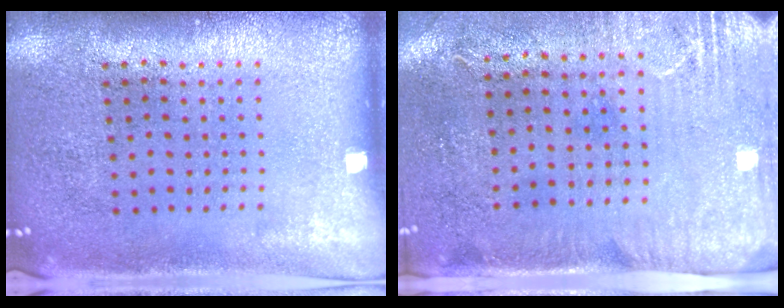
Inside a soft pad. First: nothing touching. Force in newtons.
{"total": 2.9, "press": 2.4, "slide": 1.7}